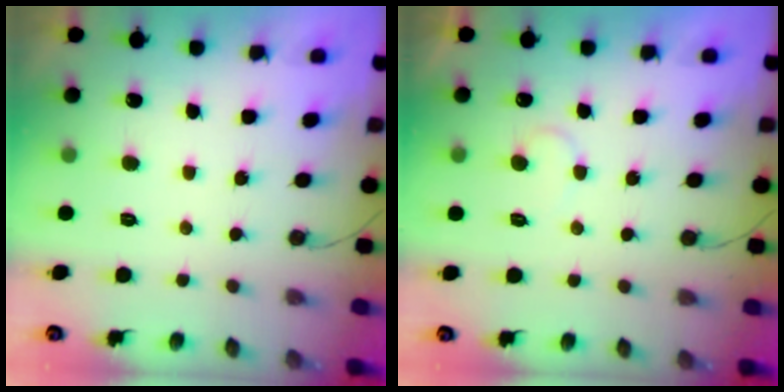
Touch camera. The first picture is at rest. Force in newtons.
{"total": 5.4, "press": 5.4, "slide": 0.4}